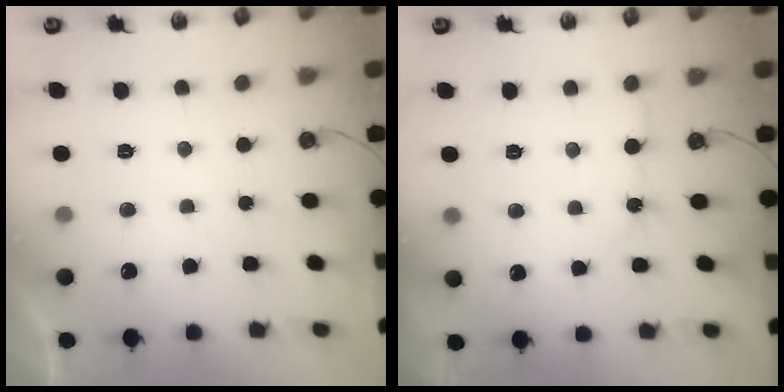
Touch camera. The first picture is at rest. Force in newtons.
{"total": 3.6, "press": 3.6, "slide": 0.3}